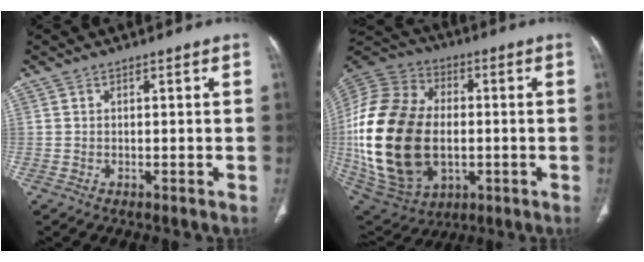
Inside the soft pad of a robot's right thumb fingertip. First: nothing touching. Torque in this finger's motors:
{"motor_torque": [-0.03, 1.98, 2.76, 0.00, 0.76]}